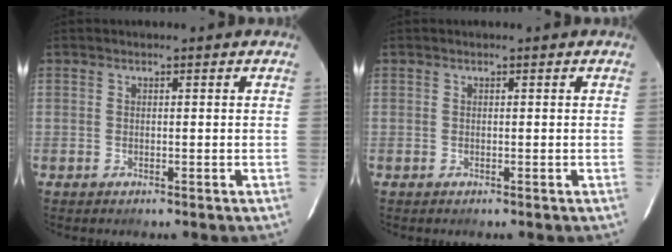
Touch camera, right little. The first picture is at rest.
{"total": 0.0}